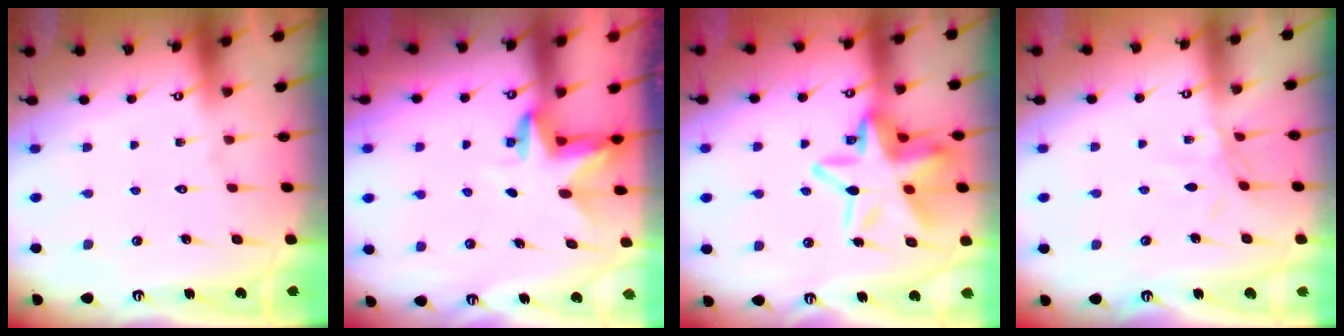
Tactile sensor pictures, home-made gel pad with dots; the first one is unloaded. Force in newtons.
{"total": 3.4, "press": 3.4, "slide": 0.1}
{"total": 17.9, "press": 17.8, "slide": 2.0}
{"total": 3.0, "press": 3.0, "slide": 0.1}